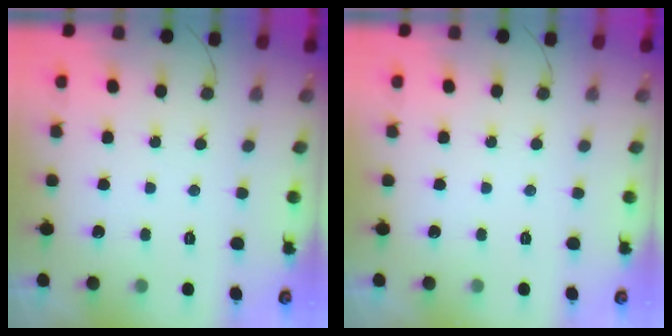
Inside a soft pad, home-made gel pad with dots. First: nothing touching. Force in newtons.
{"total": 0.0}